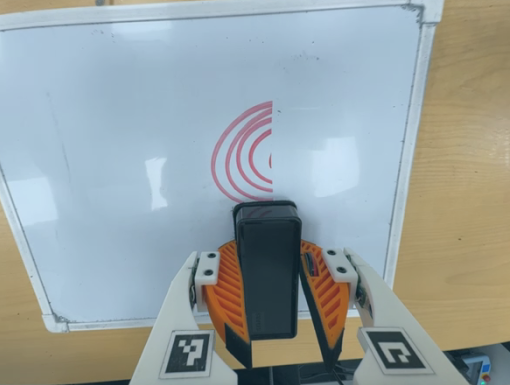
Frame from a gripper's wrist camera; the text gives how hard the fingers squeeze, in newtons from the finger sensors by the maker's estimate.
{"total": 10.3, "left": 10.0, "right": 10.6}